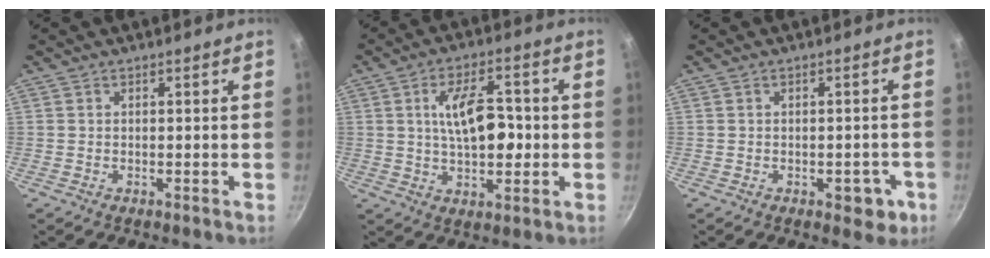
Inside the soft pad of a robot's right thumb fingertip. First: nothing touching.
{"total": 11.3, "force": [0.8, 5.6, 9.8], "torque": [-0.146, 0.006, 0.015]}
{"total": 4.3, "force": [-1.8, 2.5, 3.0], "torque": [-0.012, 0.010, -0.020]}